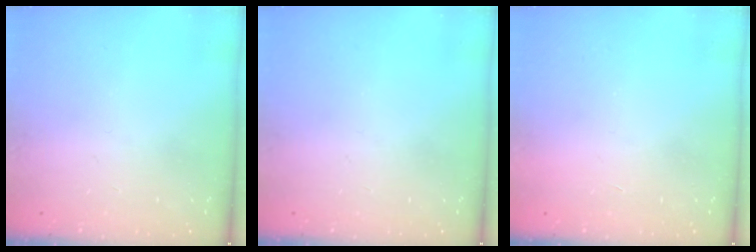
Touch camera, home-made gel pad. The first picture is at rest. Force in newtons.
{"total": 0.0}
{"total": 1.5, "press": 1.5, "slide": 0.1}